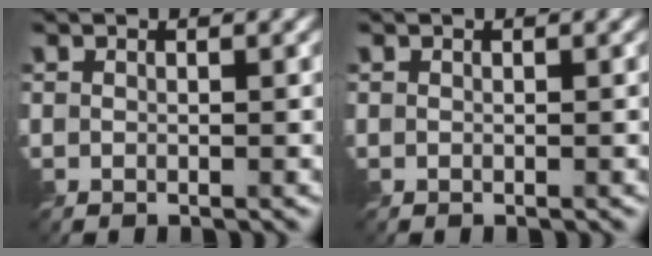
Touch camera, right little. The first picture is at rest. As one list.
[{"total": 0.0}]